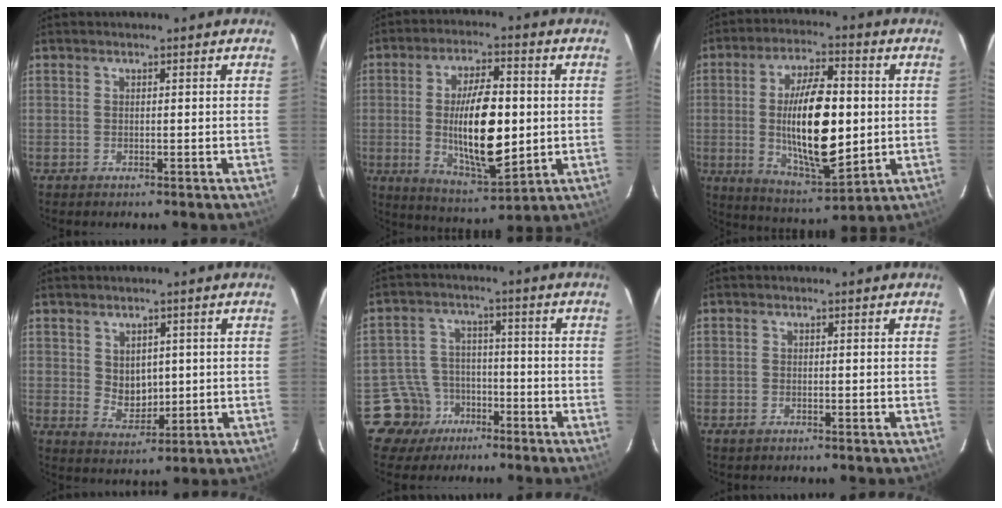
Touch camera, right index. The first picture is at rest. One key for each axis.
{"total": 16.2, "fx": -0.7, "fy": 6.1, "fz": 15.0, "tx": -0.266, "ty": -0.012, "tz": -0.001}
{"total": 18.4, "fx": -0.4, "fy": 6.9, "fz": 17.1, "tx": -0.305, "ty": -0.012, "tz": 0.004}
{"total": 5.2, "fx": 1.1, "fy": 4.1, "fz": 3.0, "tx": -0.047, "ty": -0.002, "tz": 0.032}
{"total": 8.1, "fx": -4.8, "fy": 6.5, "fz": -0.3, "tx": -0.015, "ty": 0.032, "tz": -0.076}
{"total": 1.0, "fx": -0.7, "fy": 0.7, "fz": 0.4, "tx": -0.007, "ty": -0.002, "tz": -0.014}